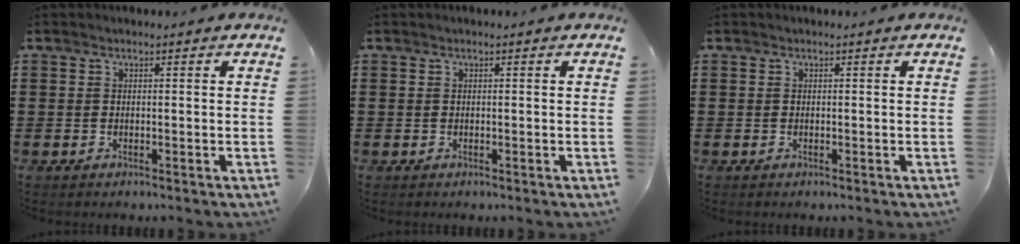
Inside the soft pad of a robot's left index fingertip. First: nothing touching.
{"total": 0.0}
{"total": 0.0}